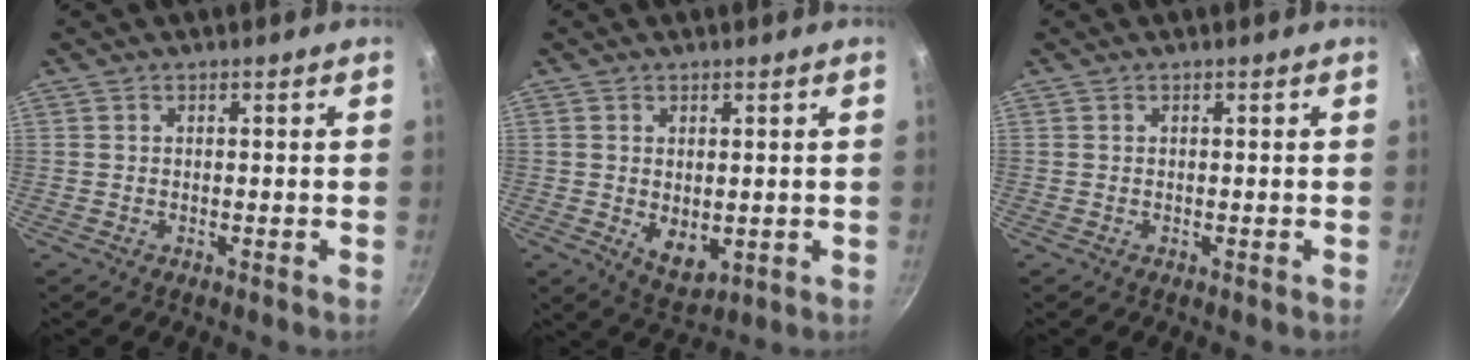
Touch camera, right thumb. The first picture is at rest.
{"total": 5.8, "force": [0.0, 3.7, 4.5], "torque": [-0.064, -0.019, 0.012]}
{"total": 0.0}